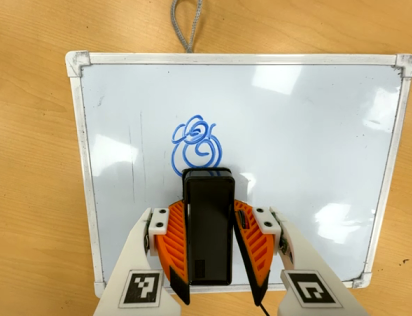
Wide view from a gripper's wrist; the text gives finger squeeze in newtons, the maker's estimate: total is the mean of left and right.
{"total": 6.1, "left": 5.0, "right": 7.2}